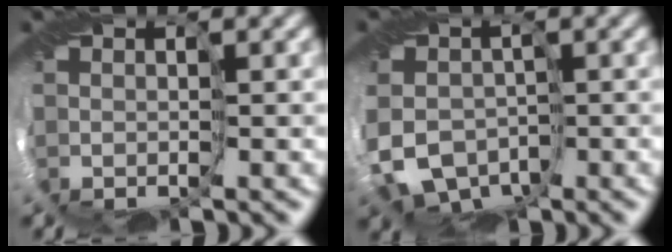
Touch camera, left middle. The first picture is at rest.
{"total": 5.8, "force": [-2.6, 4.6, 2.5], "torque": [-0.036, -0.011, -0.055]}